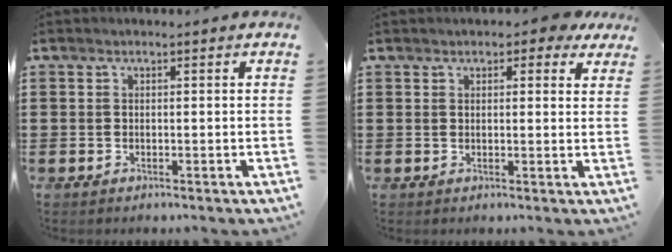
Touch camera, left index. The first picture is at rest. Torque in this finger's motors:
{"motor_torque": [2.15, -0.01, 0.60, 0.04]}